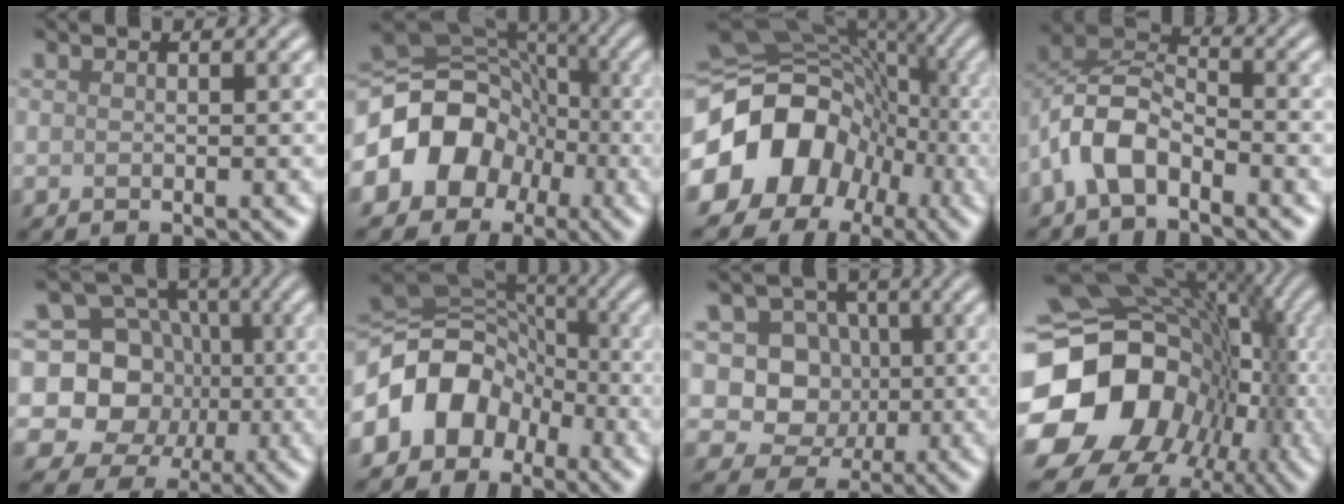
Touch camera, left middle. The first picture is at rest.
{"total": 10.8, "force": [-2.9, 9.1, 5.1], "torque": [-0.101, 0.000, -0.082]}
{"total": 12.9, "force": [-3.1, 10.7, 6.5], "torque": [-0.144, -0.010, -0.058]}
{"total": 5.1, "force": [-2.8, 2.7, 3.3], "torque": [-0.063, 0.014, -0.066]}
{"total": 12.6, "force": [1.0, 11.5, 5.0], "torque": [-0.120, 0.050, -0.015]}
{"total": 9.0, "force": [-3.2, 7.1, 4.4], "torque": [-0.091, 0.008, -0.078]}
{"total": 8.5, "force": [1.9, 7.6, 3.4], "torque": [-0.065, 0.025, 0.022]}
{"total": 18.9, "force": [-3.0, 15.9, 9.9], "torque": [-0.176, -0.017, -0.046]}